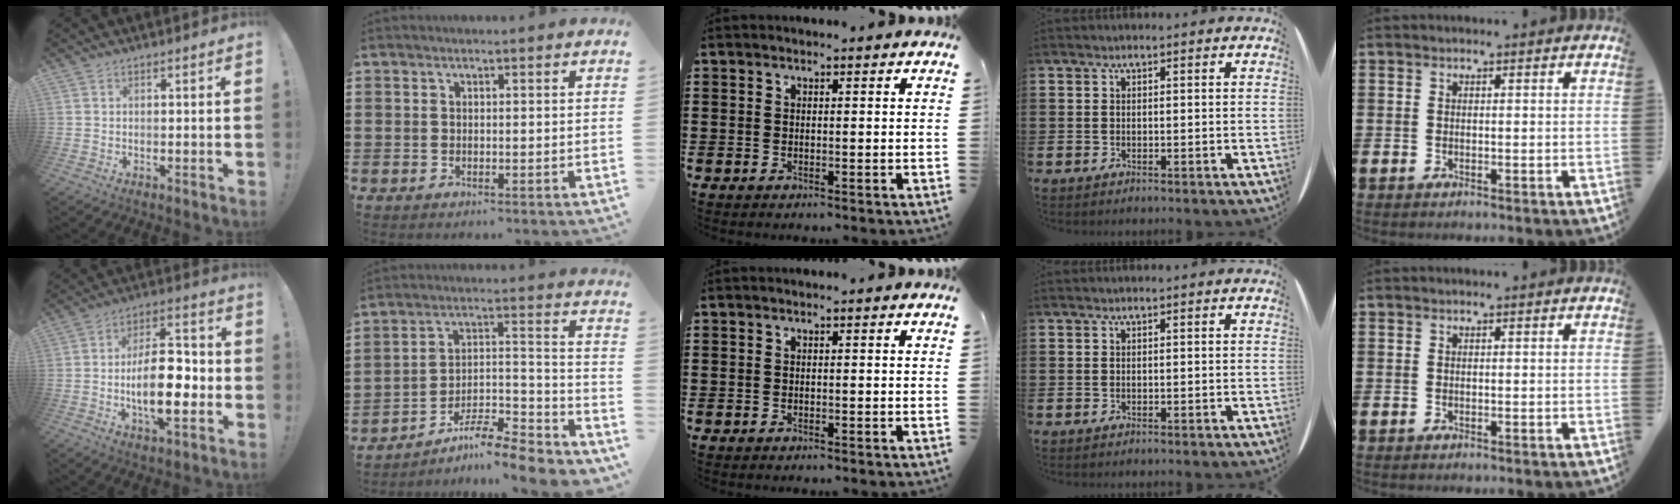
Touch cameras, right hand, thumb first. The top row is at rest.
{"thumb": {"total": 15.9, "force": [-2.9, 6.8, 14.0], "torque": [-0.228, 0.001, -0.056]}, "index": {"total": 8.4, "force": [-7.5, 0.7, 3.8], "torque": [-0.049, 0.007, -0.144]}}